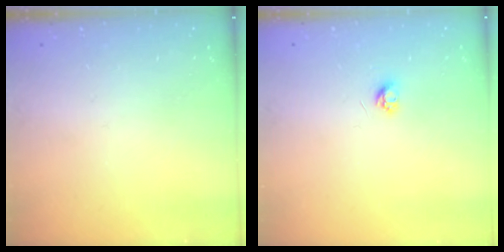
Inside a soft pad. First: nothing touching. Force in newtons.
{"total": 3.7, "press": 3.7, "slide": 0.3}